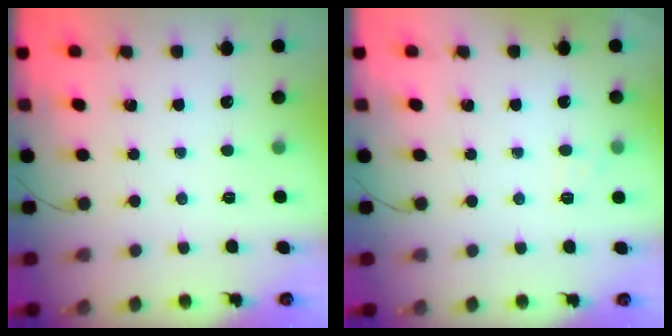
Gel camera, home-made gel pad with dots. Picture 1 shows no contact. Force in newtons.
{"total": 5.0, "press": 4.9, "slide": 1.2}